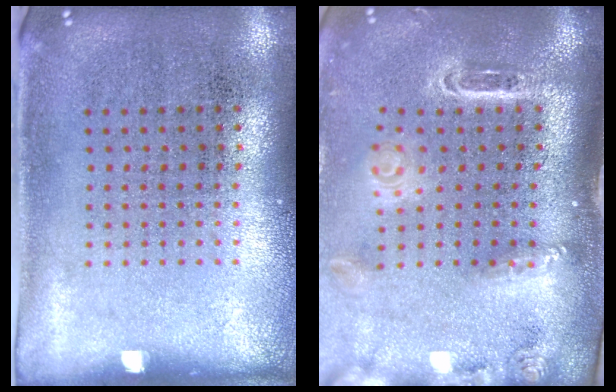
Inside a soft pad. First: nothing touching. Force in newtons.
{"total": 2.8, "press": 2.0, "slide": 1.9}